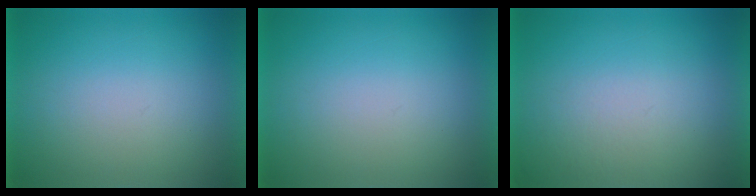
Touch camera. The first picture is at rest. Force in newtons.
{"total": 0.0}
{"total": 2.2}